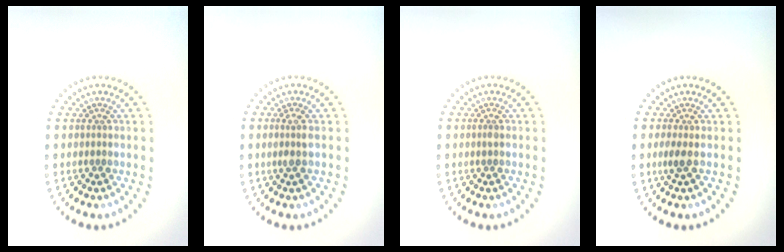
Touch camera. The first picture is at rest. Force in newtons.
{"total": 1.4, "press": 1.2, "slide": 0.7}
{"total": 0.6, "press": 0.5, "slide": 0.3}
{"total": 1.1, "press": 1.0, "slide": 0.4}